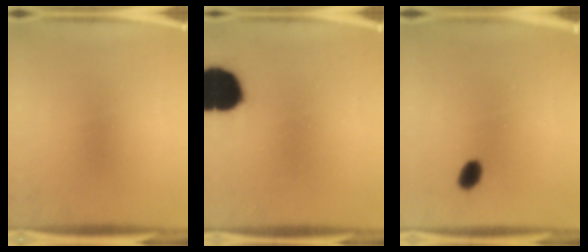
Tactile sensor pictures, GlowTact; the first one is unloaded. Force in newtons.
{"total": 15.8}
{"total": 3.5}